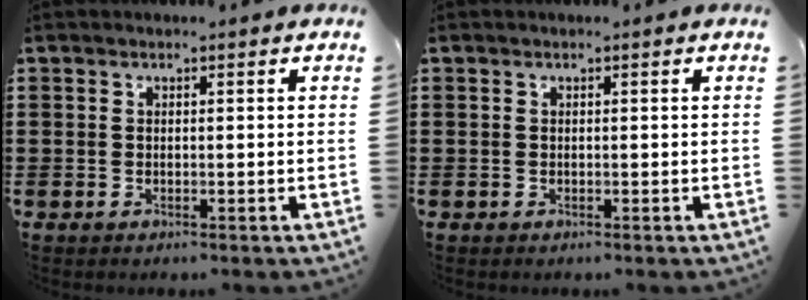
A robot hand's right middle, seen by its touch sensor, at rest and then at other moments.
{"total": 0.0}